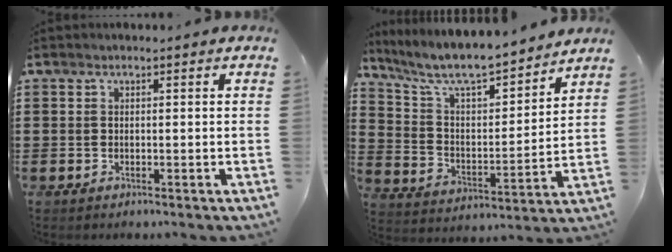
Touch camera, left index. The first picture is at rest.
{"total": 8.0, "force": [7.0, 1.2, 3.6], "torque": [-0.101, -0.050, 0.117]}